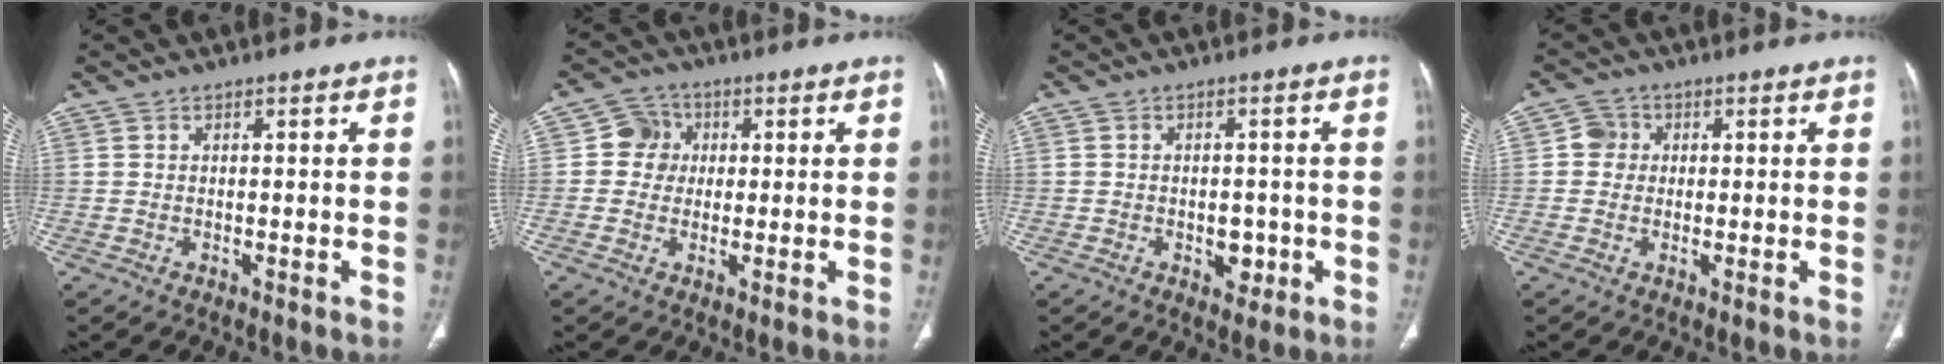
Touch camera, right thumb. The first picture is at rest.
{"total": 5.2, "force": [0.6, 5.0, 1.3], "torque": [0.008, 0.009, 0.004]}
{"total": 3.5, "force": [-1.1, 2.5, 2.2], "torque": [-0.010, 0.006, -0.010]}
{"total": 3.3, "force": [0.4, 3.2, 0.9], "torque": [0.006, 0.006, 0.002]}